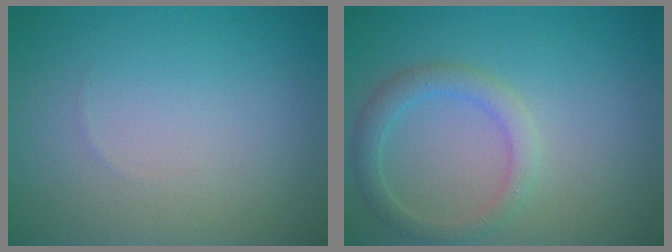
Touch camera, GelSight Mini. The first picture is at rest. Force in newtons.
{"total": 2.5, "press": 2.5, "slide": 0.1}